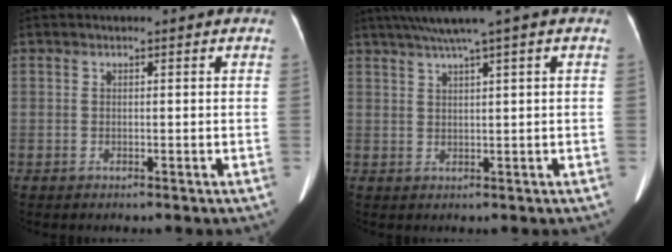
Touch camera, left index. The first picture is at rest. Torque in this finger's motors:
{"motor_torque": [0.27, -0.57, 0.03, 0.04]}